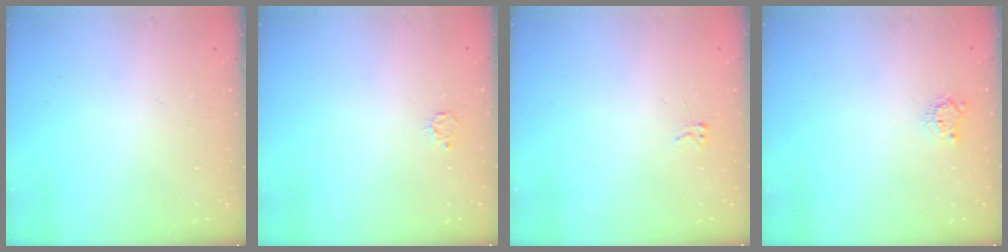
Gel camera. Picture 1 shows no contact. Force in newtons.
{"total": 3.5, "press": 3.5, "slide": 0.3}
{"total": 2.6, "press": 2.6, "slide": 0.4}
{"total": 3.7, "press": 3.7, "slide": 0.5}